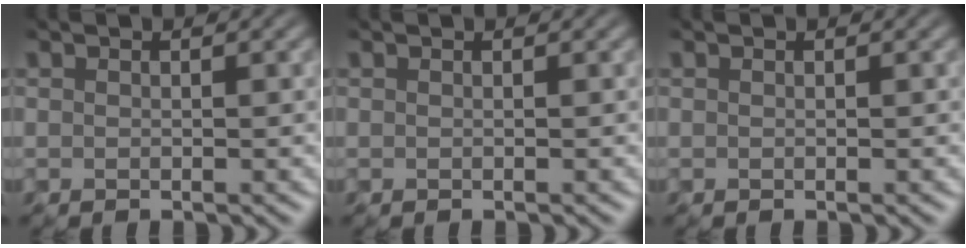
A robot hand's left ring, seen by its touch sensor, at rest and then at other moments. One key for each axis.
{"total": 0.0}
{"total": 0.0}